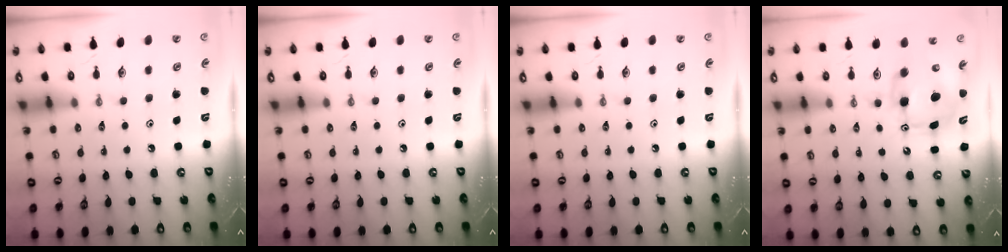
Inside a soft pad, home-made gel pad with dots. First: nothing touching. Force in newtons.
{"total": 0.0}
{"total": 0.0}
{"total": 9.5, "press": 9.3, "slide": 2.1}